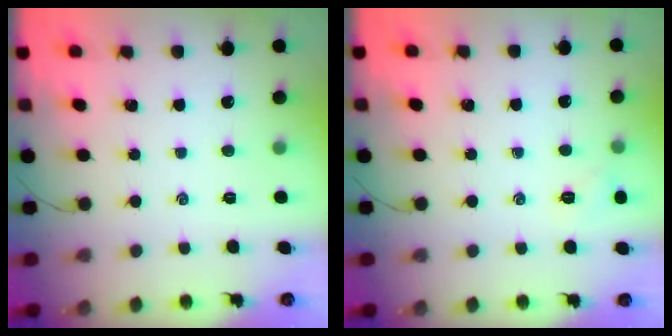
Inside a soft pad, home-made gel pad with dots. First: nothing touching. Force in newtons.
{"total": 5.6, "press": 5.4, "slide": 1.6}